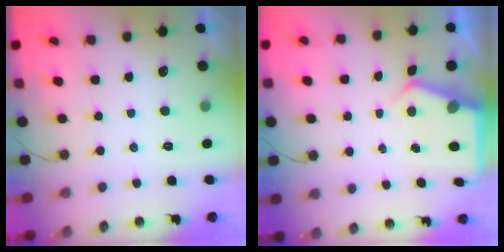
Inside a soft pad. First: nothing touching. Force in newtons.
{"total": 4.6, "press": 4.6, "slide": 0.7}